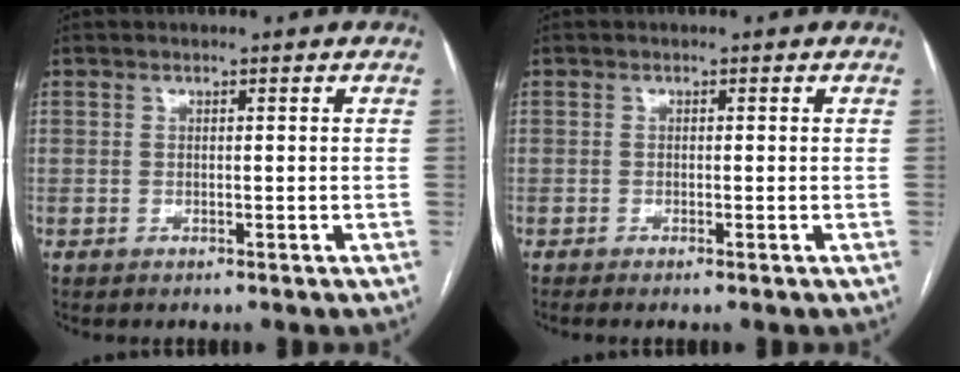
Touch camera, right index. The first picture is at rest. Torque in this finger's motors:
{"motor_torque": [-0.11, 0.01, 0.00, 0.01]}